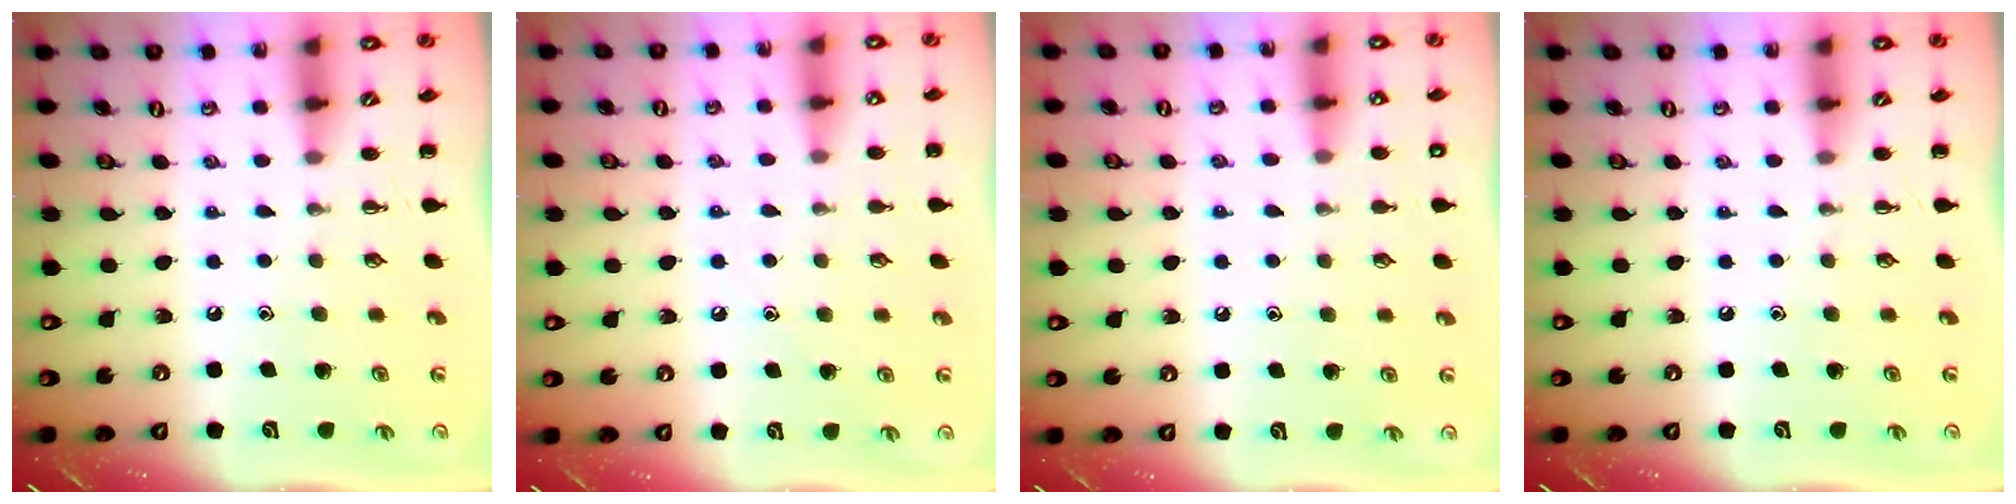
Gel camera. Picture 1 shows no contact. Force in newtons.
{"total": 5.1, "press": 5.0, "slide": 1.4}
{"total": 7.6, "press": 7.1, "slide": 2.7}
{"total": 0.0}